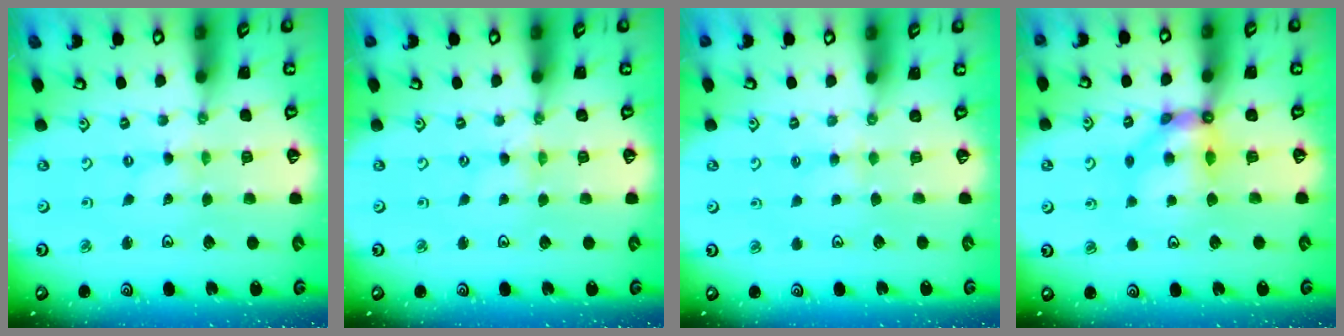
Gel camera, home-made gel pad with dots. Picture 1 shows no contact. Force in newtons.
{"total": 0.0}
{"total": 2.1, "press": 2.1, "slide": 0.4}
{"total": 8.5, "press": 8.4, "slide": 0.9}